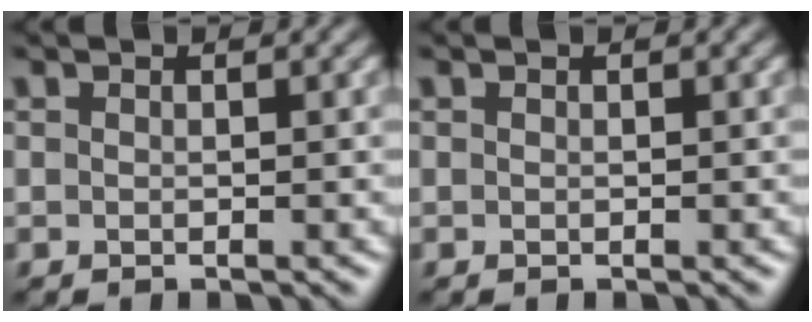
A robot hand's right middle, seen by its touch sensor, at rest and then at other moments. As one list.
[{"total": 0.0}]